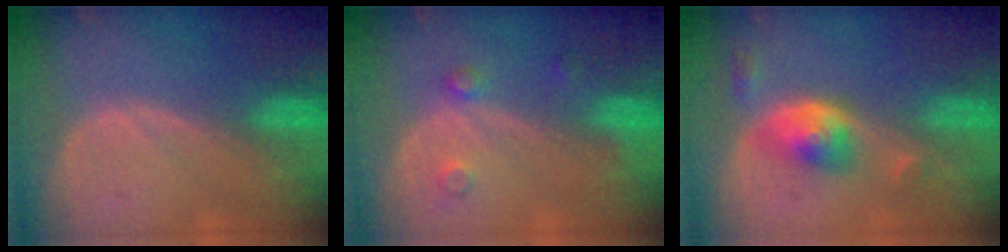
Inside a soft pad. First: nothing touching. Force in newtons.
{"total": 2.3, "press": 2.3, "slide": 0.2}
{"total": 5.2, "press": 4.8, "slide": 2.1}